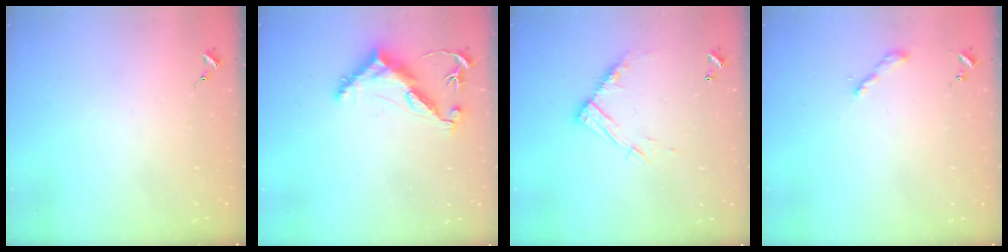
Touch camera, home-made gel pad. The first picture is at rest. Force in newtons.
{"total": 11.7, "press": 11.7, "slide": 1.0}
{"total": 11.4, "press": 11.4, "slide": 0.7}
{"total": 2.2, "press": 2.2, "slide": 0.2}